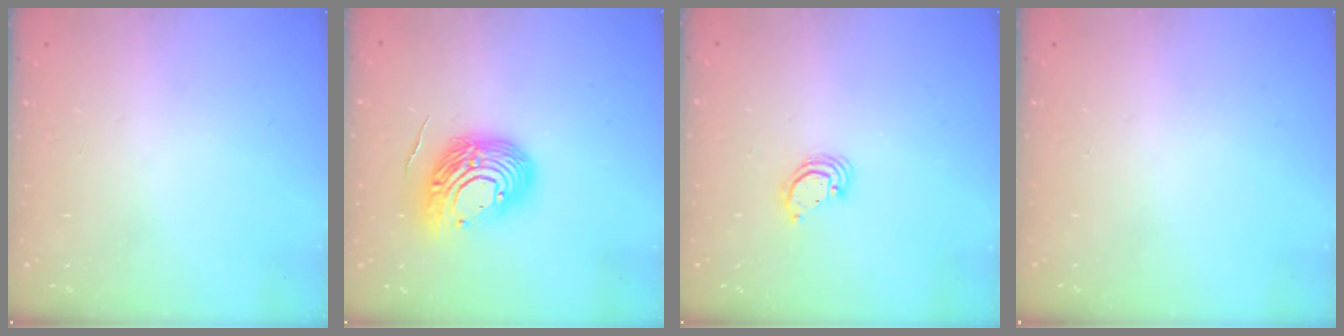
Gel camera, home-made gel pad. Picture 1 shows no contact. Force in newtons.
{"total": 15.1, "press": 15.0, "slide": 2.0}
{"total": 3.6, "press": 3.6, "slide": 0.2}
{"total": 0.0}